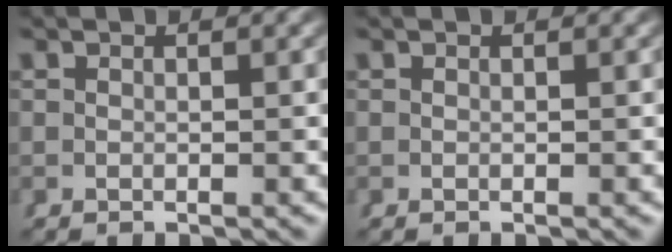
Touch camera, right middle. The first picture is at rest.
{"total": 0.0}